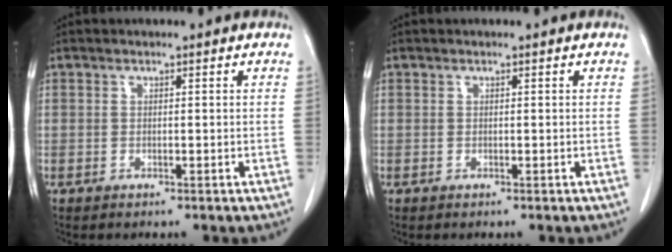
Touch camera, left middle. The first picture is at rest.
{"total": 0.0}